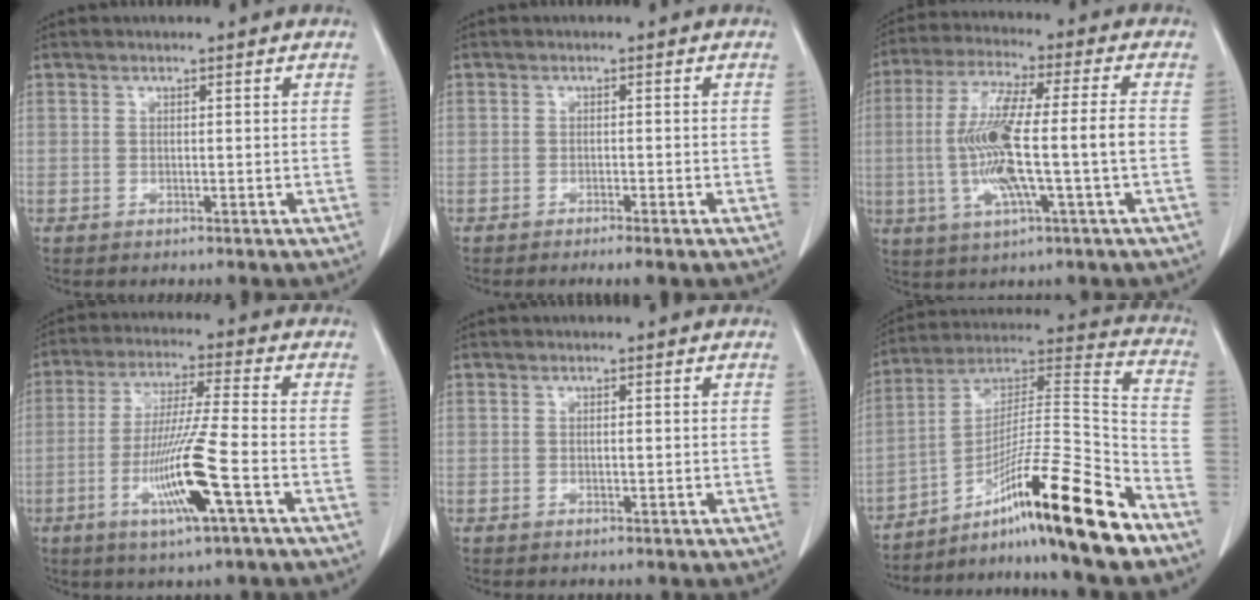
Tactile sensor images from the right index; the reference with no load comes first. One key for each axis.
{"total": 2.0, "fx": -1.4, "fy": 0.0, "fz": 1.4, "tx": -0.023, "ty": -0.004, "tz": -0.019}
{"total": 13.9, "fx": -1.9, "fy": 0.8, "fz": 13.8, "tx": -0.274, "ty": 0.007, "tz": -0.036}
{"total": 11.9, "fx": -4.4, "fy": -0.5, "fz": 11.1, "tx": -0.219, "ty": -0.016, "tz": -0.083}
{"total": 0.6, "fx": 0.0, "fy": 0.1, "fz": 0.6, "tx": -0.011, "ty": -0.001, "tz": 0.001}
{"total": 19.9, "fx": -13.1, "fy": -0.2, "fz": 15.0, "tx": -0.251, "ty": 0.003, "tz": -0.218}